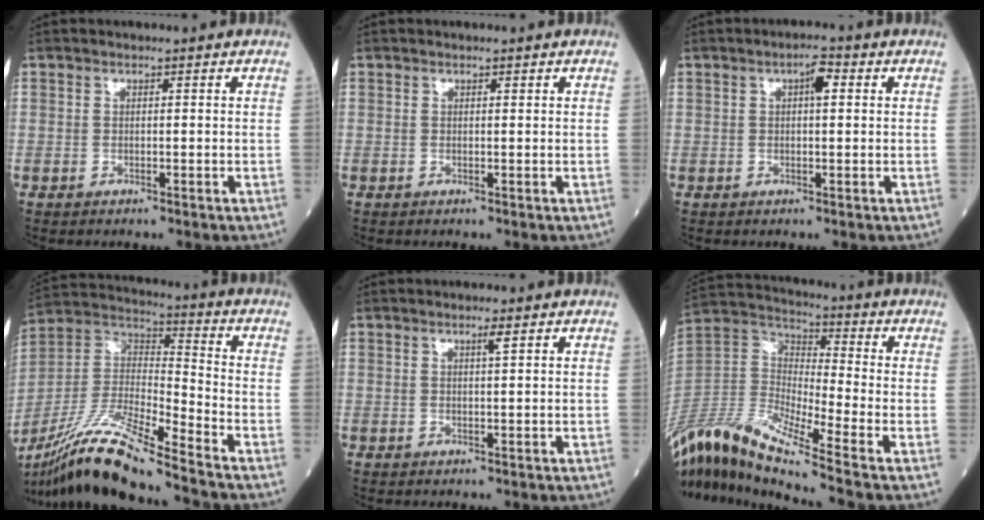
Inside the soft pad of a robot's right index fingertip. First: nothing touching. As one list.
[{"total": 0.0}, {"total": 2.8, "force": [0.8, 0.8, 2.6], "torque": [-0.043, 0.009, 0.012]}, {"total": 18.3, "force": [-14.7, 0.2, 10.9], "torque": [-0.244, -0.018, -0.277]}, {"total": 1.2, "force": [0.7, -0.2, 1.0], "torque": [-0.021, -0.002, 0.013]}, {"total": 17.4, "force": [-13.2, -0.3, 11.3], "torque": [-0.235, -0.006, -0.253]}]